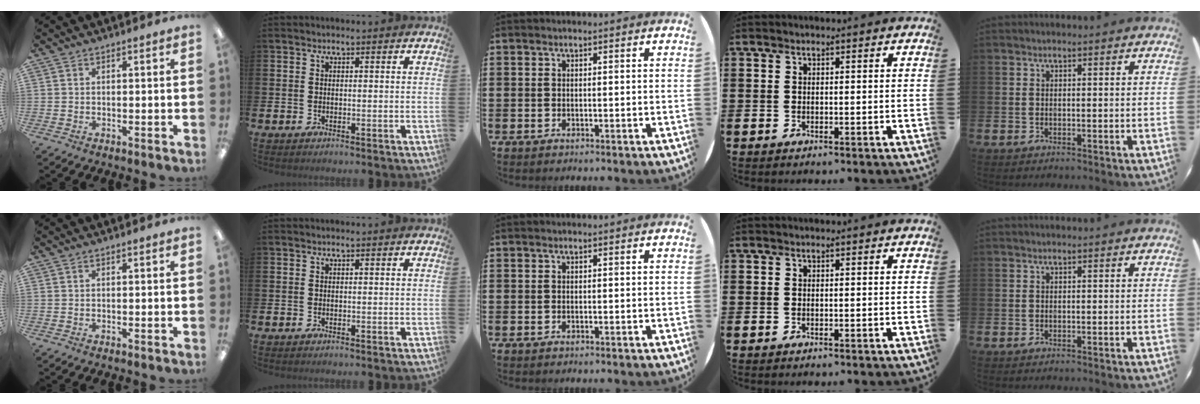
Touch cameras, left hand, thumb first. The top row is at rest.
{}